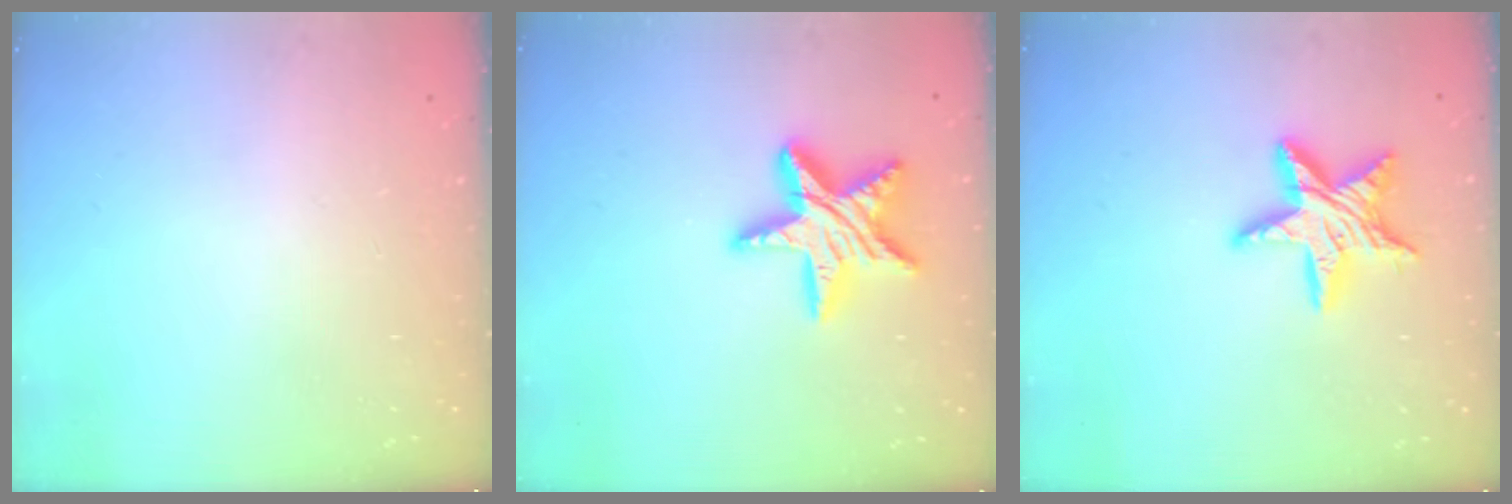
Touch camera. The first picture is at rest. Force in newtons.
{"total": 15.4, "press": 15.4, "slide": 0.8}
{"total": 13.9, "press": 13.9, "slide": 1.0}